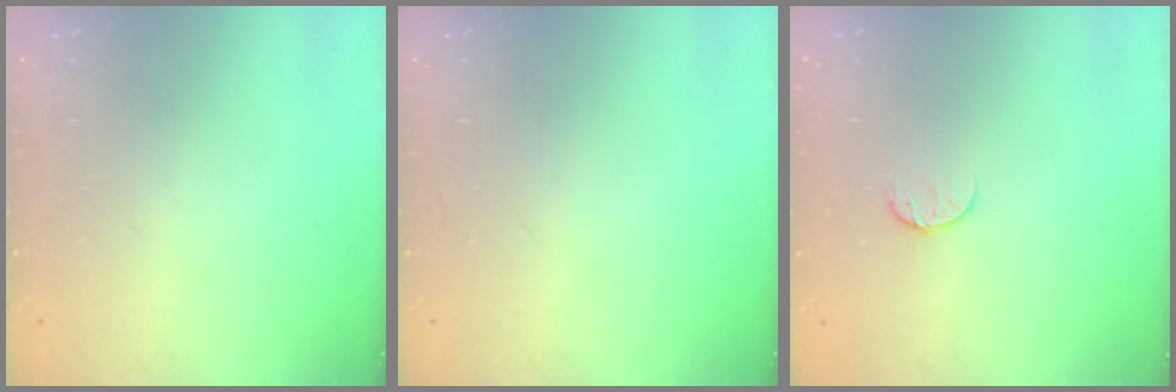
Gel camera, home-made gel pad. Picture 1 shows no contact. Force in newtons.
{"total": 0.0}
{"total": 6.5, "press": 6.4, "slide": 0.7}